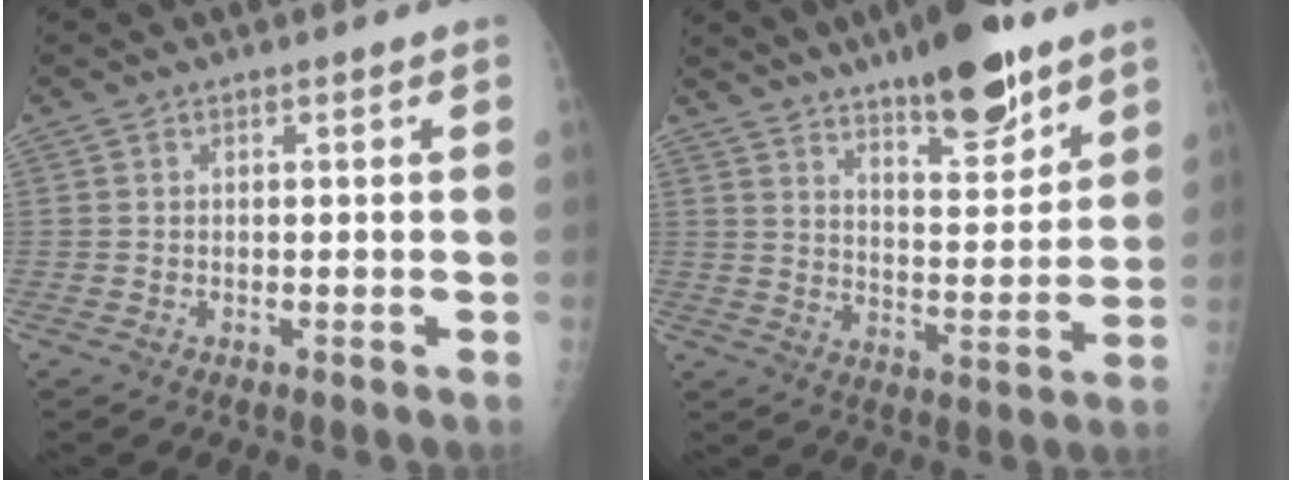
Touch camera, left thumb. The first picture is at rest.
{"total": 15.1, "force": [10.3, 4.4, 10.1], "torque": [-0.126, -0.059, 0.165]}